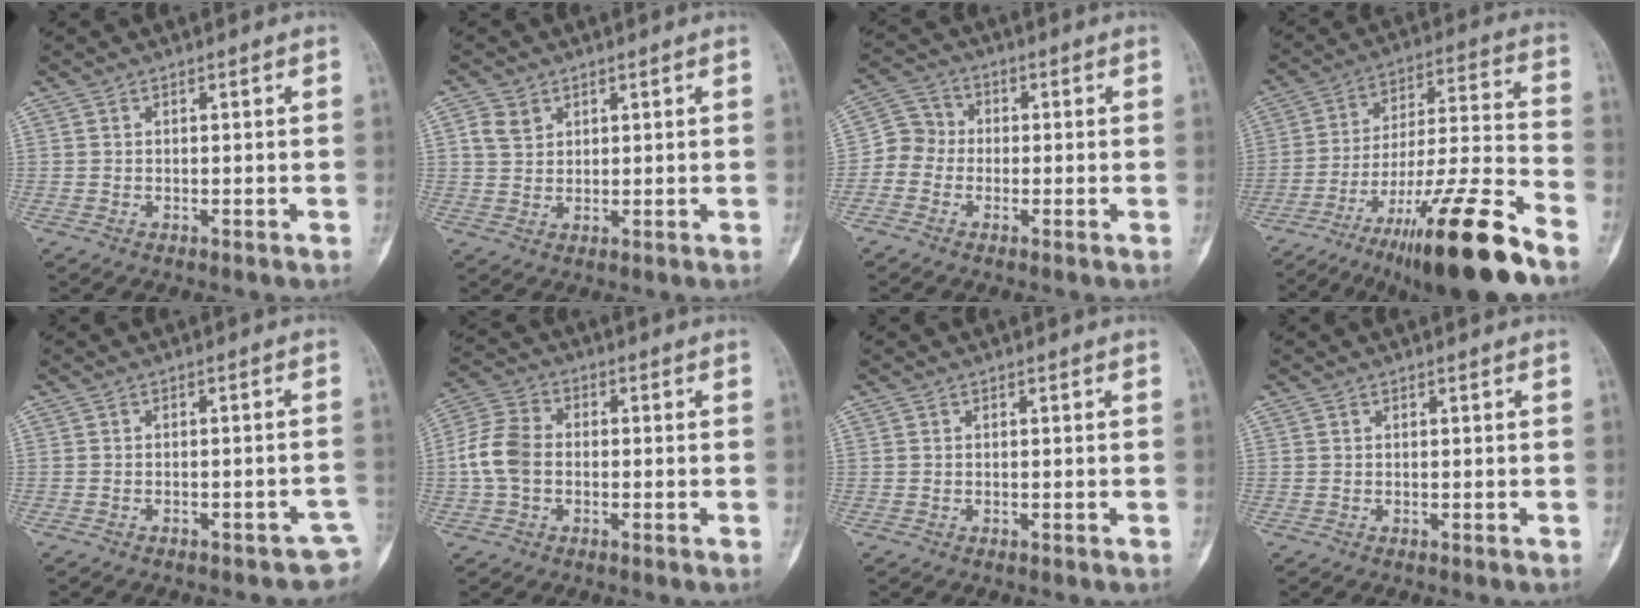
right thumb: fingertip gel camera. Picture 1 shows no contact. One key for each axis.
{"total": 3.7, "fx": 1.7, "fy": 2.9, "fz": 1.6, "tx": -0.020, "ty": -0.004, "tz": 0.035}
{"total": 5.2, "fx": -1.2, "fy": 4.7, "fz": 1.7, "tx": -0.010, "ty": 0.016, "tz": -0.042}
{"total": 24.0, "fx": -16.1, "fy": 2.9, "fz": 17.6, "tx": -0.284, "ty": 0.060, "tz": -0.266}
{"total": 5.1, "fx": -3.6, "fy": 2.6, "fz": 2.5, "tx": -0.016, "ty": 0.038, "tz": -0.041}
{"total": 7.9, "fx": -0.9, "fy": 5.8, "fz": 5.4, "tx": -0.108, "ty": 0.022, "tz": -0.030}
{"total": 0.0}
{"total": 0.0}